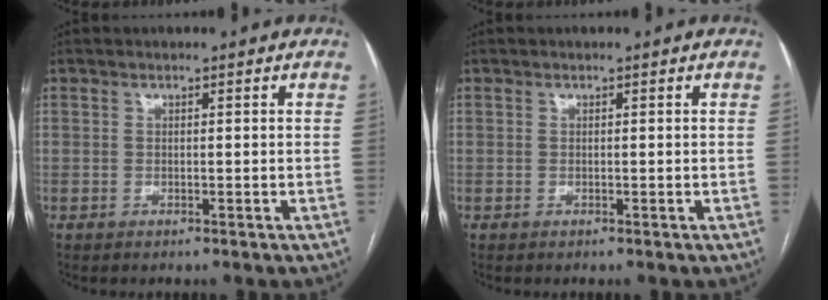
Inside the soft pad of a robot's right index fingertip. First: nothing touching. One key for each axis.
{"total": 0.0}